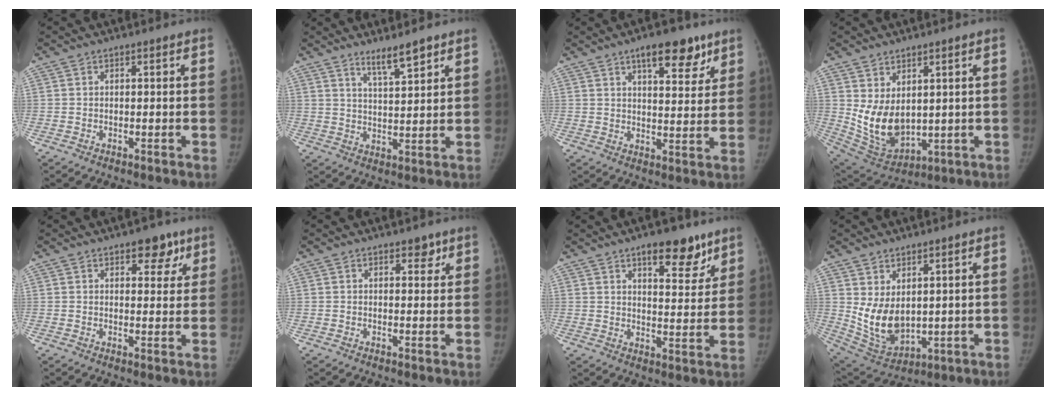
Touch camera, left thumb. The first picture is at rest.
{"total": 5.5, "force": [4.3, 0.7, 3.4], "torque": [-0.050, -0.037, 0.074]}
{"total": 10.4, "force": [6.5, 4.2, 6.9], "torque": [-0.064, -0.032, 0.094]}
{"total": 11.0, "force": [1.9, 7.1, 8.1], "torque": [-0.128, -0.022, 0.065]}
{"total": 5.8, "force": [3.3, 3.2, 3.5], "torque": [-0.008, -0.012, 0.038]}
{"total": 2.0, "force": [1.3, 1.2, 1.0], "torque": [0.007, -0.006, 0.014]}
{"total": 10.5, "force": [6.9, 4.3, 6.6], "torque": [-0.054, -0.039, 0.100]}
{"total": 10.2, "force": [1.9, 6.5, 7.7], "torque": [-0.122, -0.024, 0.063]}